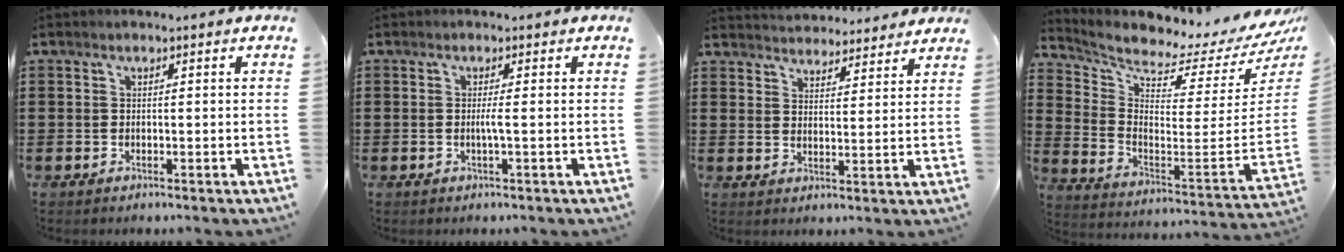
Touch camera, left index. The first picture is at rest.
{"total": 1.5, "force": [-0.2, -0.4, 1.5], "torque": [-0.027, -0.005, -0.006]}
{"total": 3.9, "force": [3.8, 0.5, -0.2], "torque": [-0.011, -0.021, 0.068]}
{"total": 2.9, "force": [2.6, 0.2, 1.4], "torque": [-0.041, -0.060, 0.033]}